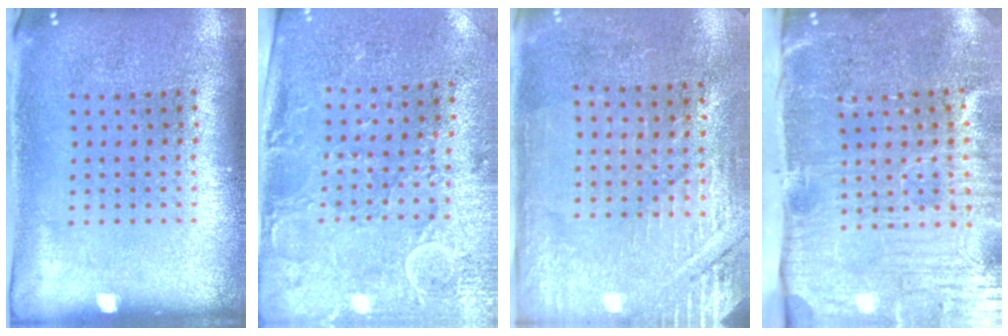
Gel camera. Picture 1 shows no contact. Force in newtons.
{"total": 2.9, "press": 2.5, "slide": 1.6}
{"total": 2.8, "press": 2.7, "slide": 0.9}
{"total": 5.2, "press": 4.3, "slide": 2.9}